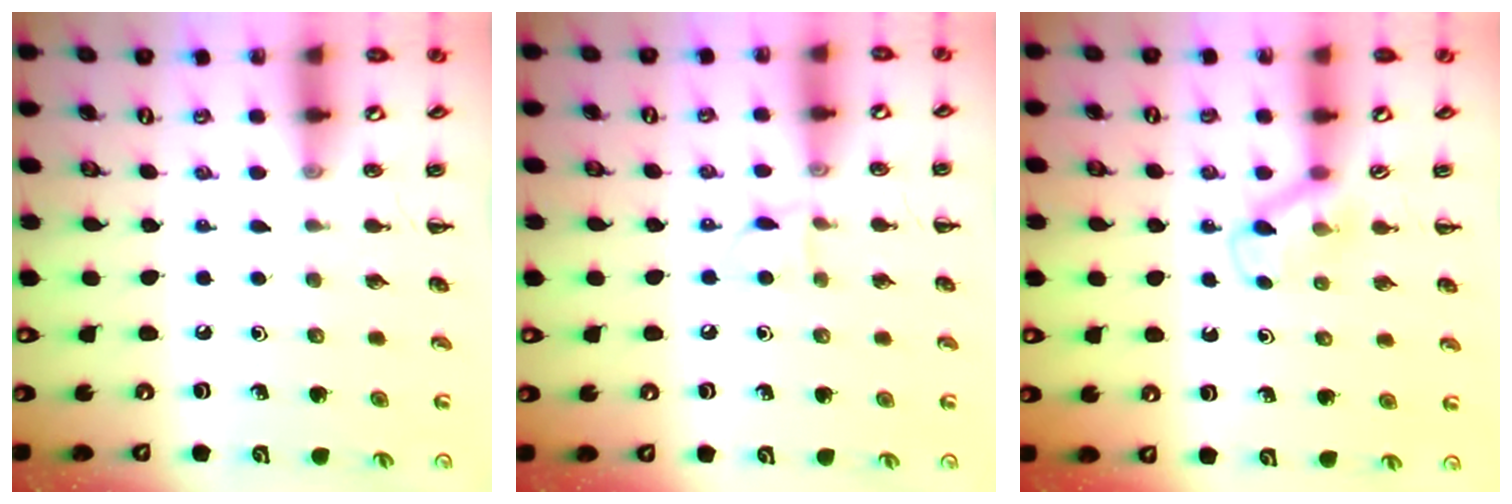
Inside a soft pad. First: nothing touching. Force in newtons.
{"total": 5.6, "press": 5.5, "slide": 1.4}
{"total": 2.9, "press": 2.7, "slide": 1.1}